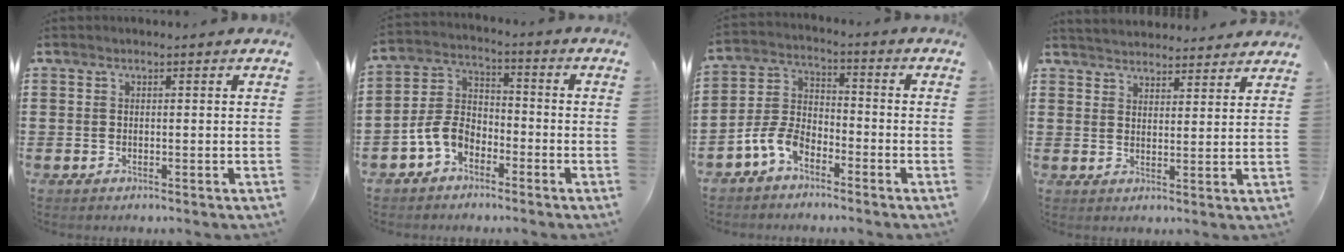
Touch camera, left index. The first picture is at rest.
{"total": 6.4, "force": [-3.7, 4.2, 3.2], "torque": [-0.094, 0.005, -0.081]}
{"total": 6.6, "force": [-4.6, 3.4, 3.3], "torque": [-0.094, 0.006, -0.094]}
{"total": 3.3, "force": [3.3, 0.2, -0.1], "torque": [-0.009, -0.012, 0.060]}